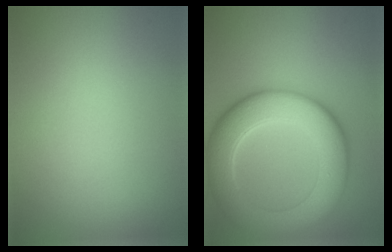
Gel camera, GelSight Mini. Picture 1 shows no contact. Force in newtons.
{"total": 8.9, "press": 8.9, "slide": 0.6}